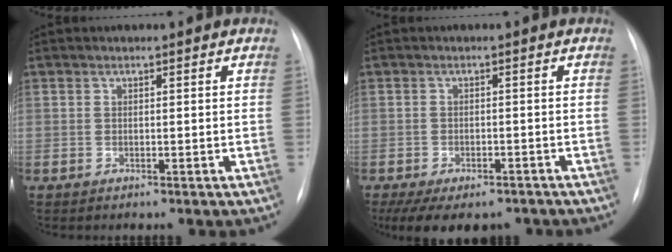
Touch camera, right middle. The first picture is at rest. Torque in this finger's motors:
{"motor_torque": [1.16, -0.98, 0.56, 0.06]}